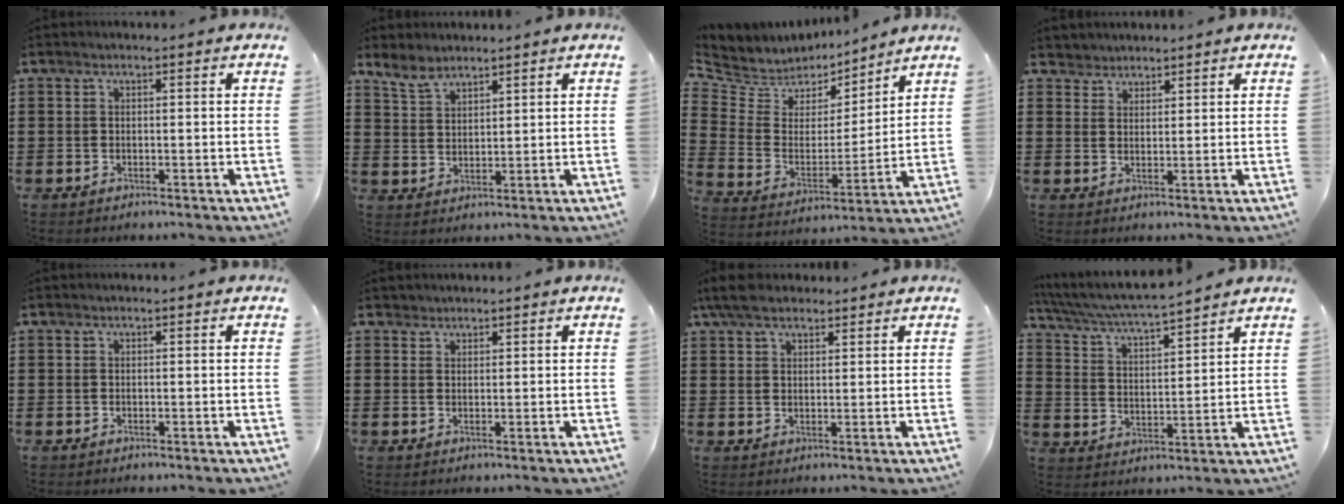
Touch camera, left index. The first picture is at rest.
{"total": 3.9, "force": [3.5, 1.4, 1.2], "torque": [-0.035, -0.008, 0.065]}
{"total": 5.8, "force": [5.2, 2.7, -0.5], "torque": [-0.038, -0.049, 0.087]}
{"total": 2.1, "force": [1.9, 0.8, -0.5], "torque": [0.001, 0.004, 0.038]}
{"total": 0.0}
{"total": 1.2, "force": [1.1, 0.5, 0.0], "torque": [-0.003, 0.003, 0.022]}
{"total": 4.9, "force": [3.7, 1.9, 2.4], "torque": [-0.058, 0.005, 0.070]}
{"total": 5.2, "force": [4.9, 0.0, 1.8], "torque": [-0.059, -0.034, 0.079]}